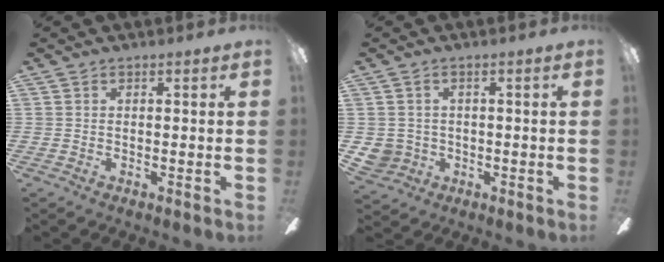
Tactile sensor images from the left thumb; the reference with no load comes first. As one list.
[{"total": 4.1, "force": [-0.4, 4.0, 0.6], "torque": [-0.033, 0.005, -0.009]}]